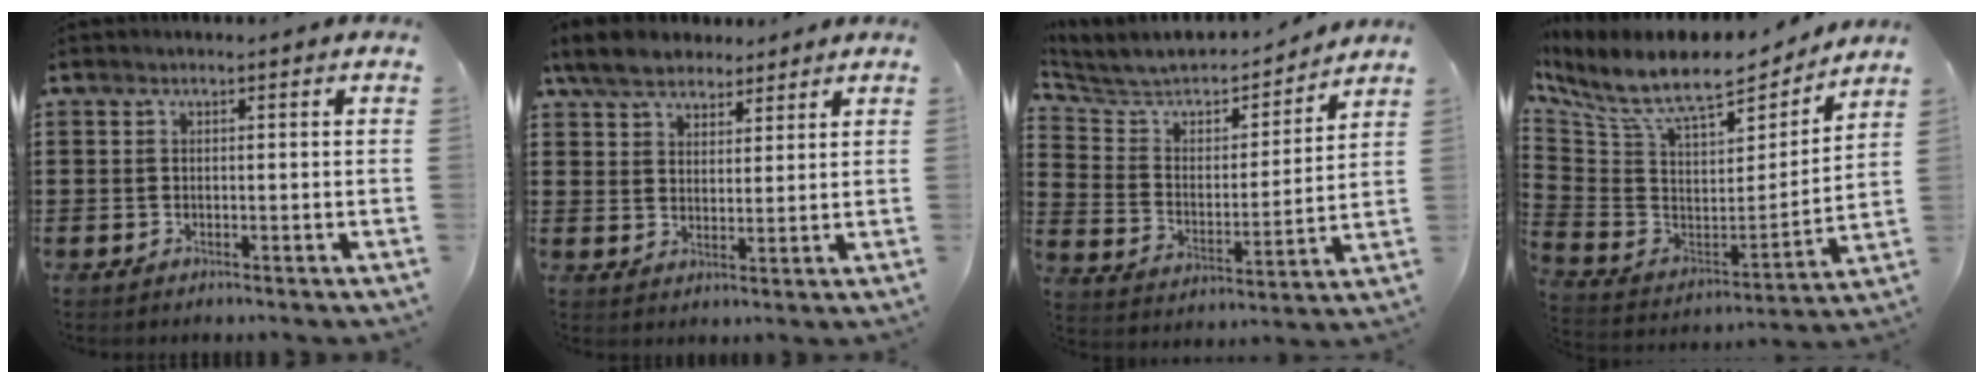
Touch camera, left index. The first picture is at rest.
{"total": 6.2, "force": [5.1, 2.8, 1.9], "torque": [-0.058, 0.001, 0.097]}
{"total": 5.6, "force": [4.8, 2.2, 1.9], "torque": [-0.068, -0.035, 0.076]}
{"total": 10.9, "force": [8.7, 2.9, 6.0], "torque": [-0.152, -0.057, 0.152]}